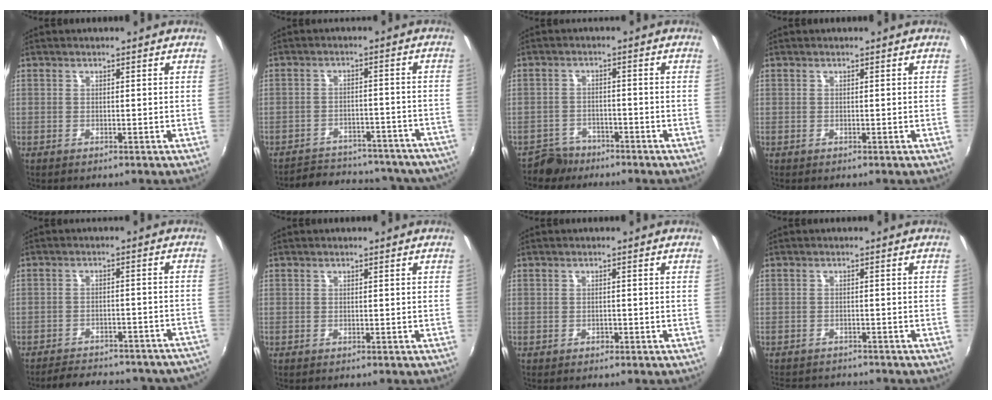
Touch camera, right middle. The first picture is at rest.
{"total": 20.8, "force": [-18.5, 6.8, 6.8], "torque": [-0.127, 0.020, -0.211]}
{"total": 4.9, "force": [-4.0, 2.8, 0.3], "torque": [-0.021, 0.007, -0.073]}
{"total": 0.0}
{"total": 19.9, "force": [-17.8, 5.8, 6.8], "torque": [-0.123, 0.012, -0.205]}
{"total": 0.0}
{"total": 1.0, "force": [-0.7, 0.7, 0.2], "torque": [-0.003, -0.001, -0.009]}
{"total": 6.9, "force": [-6.3, 2.1, 1.9], "torque": [-0.052, -0.013, -0.097]}